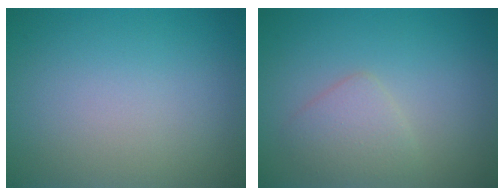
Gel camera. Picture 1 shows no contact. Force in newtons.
{"total": 2.2, "press": 2.2, "slide": 0.2}